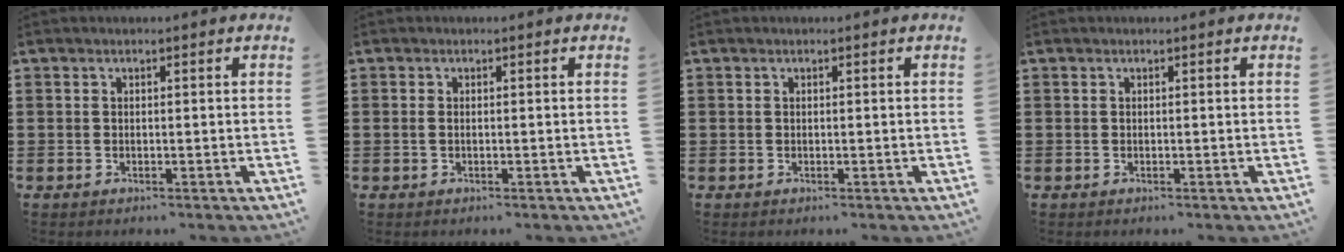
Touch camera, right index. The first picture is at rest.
{"total": 0.8, "force": [-0.1, 0.2, 0.7], "torque": [-0.015, -0.001, -0.002]}
{"total": 0.0}
{"total": 0.0}